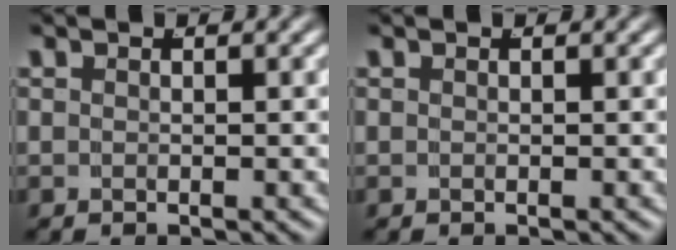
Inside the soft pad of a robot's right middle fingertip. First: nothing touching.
{"total": 0.0}